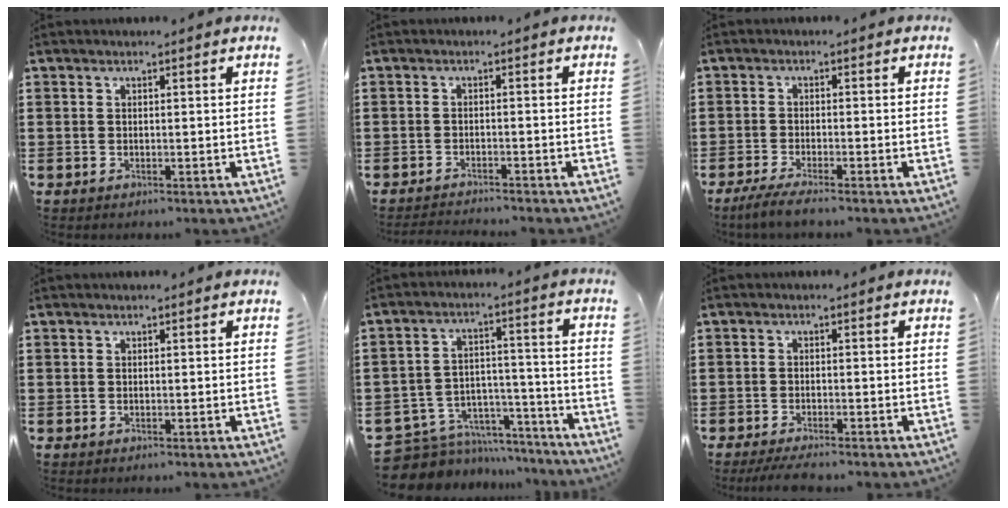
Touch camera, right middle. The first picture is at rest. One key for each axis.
{"total": 1.9, "fx": -1.9, "fy": 0.0, "fz": 0.1, "tx": -0.005, "ty": 0.001, "tz": -0.039}
{"total": 2.5, "fx": -2.1, "fy": -0.1, "fz": 1.5, "tx": -0.032, "ty": -0.002, "tz": -0.041}
{"total": 0.0}
{"total": 6.9, "fx": -6.0, "fy": 3.3, "fz": 0.9, "tx": -0.029, "ty": 0.009, "tz": -0.115}
{"total": 2.4, "fx": -2.2, "fy": 0.0, "fz": 0.9, "tx": -0.014, "ty": 0.001, "tz": -0.043}